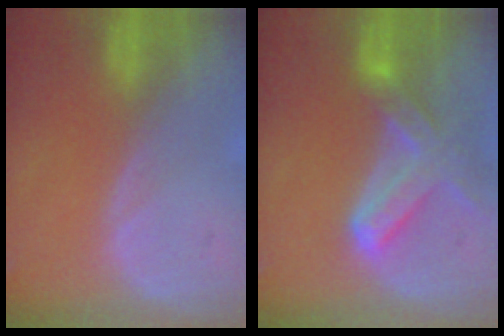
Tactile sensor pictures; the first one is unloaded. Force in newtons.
{"total": 7.0, "press": 6.5, "slide": 2.6}